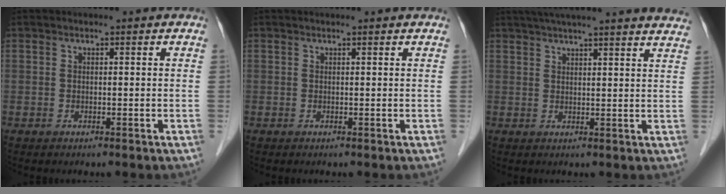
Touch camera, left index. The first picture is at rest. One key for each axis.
{"total": 0.7, "fx": 0.7, "fy": 0.0, "fz": 0.2, "tx": -0.006, "ty": 0.007, "tz": 0.006}
{"total": 22.4, "fx": 20.0, "fy": 0.7, "fz": 9.9, "tx": -0.155, "ty": 0.009, "tz": 0.248}